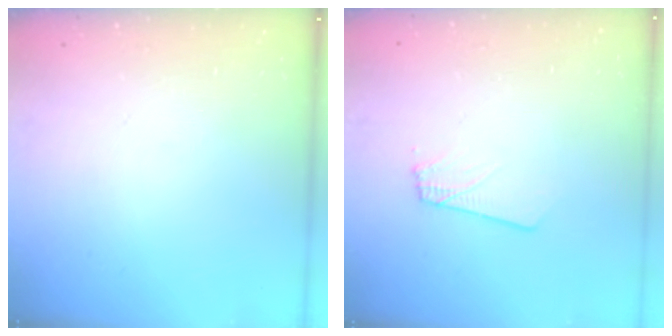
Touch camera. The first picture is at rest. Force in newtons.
{"total": 1.8, "press": 1.8, "slide": 0.1}